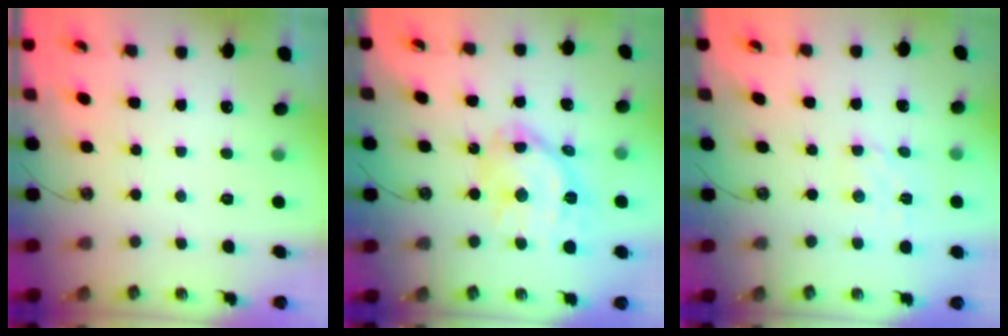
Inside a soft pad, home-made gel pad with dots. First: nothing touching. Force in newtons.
{"total": 15.9, "press": 15.9, "slide": 1.6}
{"total": 2.8, "press": 2.8, "slide": 0.4}